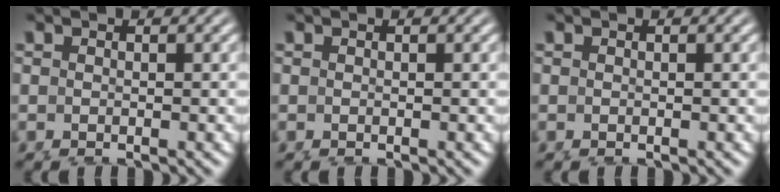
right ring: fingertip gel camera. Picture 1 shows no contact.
{"total": 0.0}
{"total": 0.0}